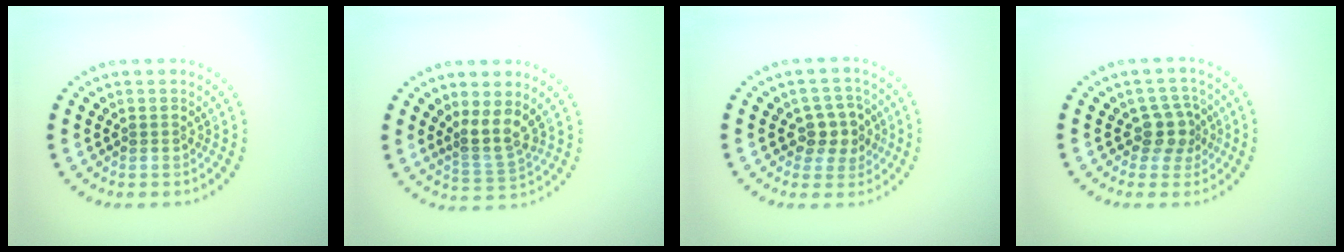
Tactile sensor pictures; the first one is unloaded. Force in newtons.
{"total": 3.0, "press": 2.2, "slide": 2.0}
{"total": 2.8, "press": 2.7, "slide": 1.0}
{"total": 2.6, "press": 2.0, "slide": 1.7}